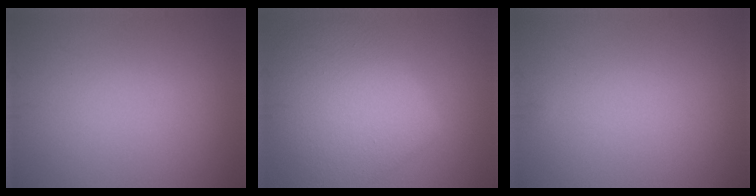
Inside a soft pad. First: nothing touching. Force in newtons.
{"total": 9.3, "press": 9.3, "slide": 0.6}
{"total": 0.0}